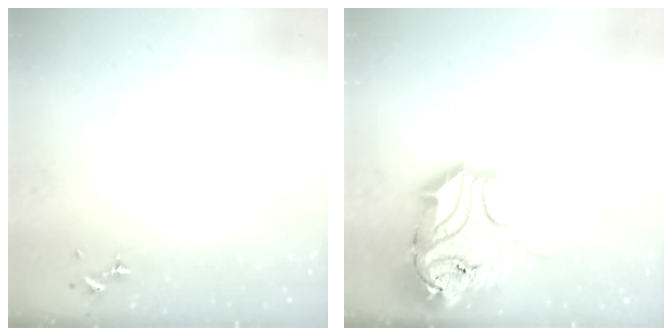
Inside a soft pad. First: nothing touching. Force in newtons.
{"total": 21.9, "press": 21.7, "slide": 2.9}